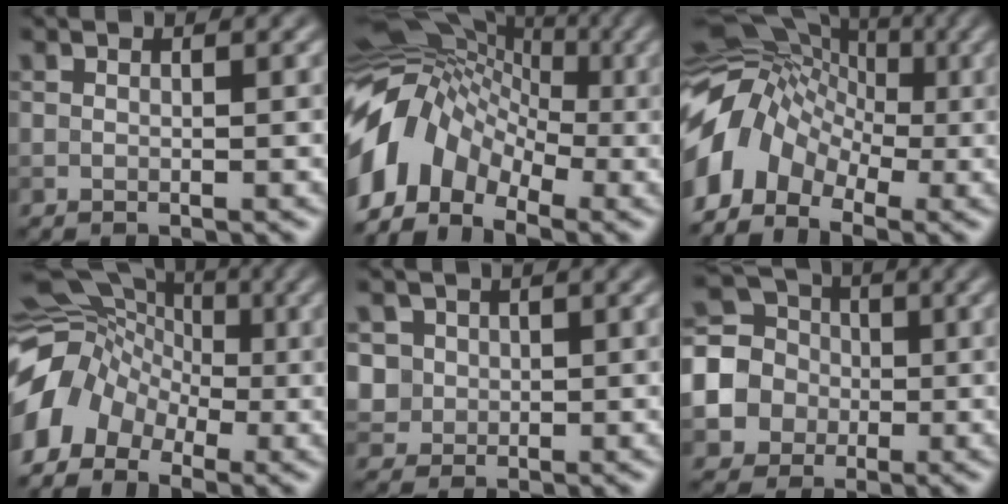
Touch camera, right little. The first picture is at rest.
{"total": 10.2, "force": [-3.2, 7.5, 6.2], "torque": [-0.123, 0.006, -0.078]}
{"total": 8.6, "force": [-2.7, 6.4, 5.1], "torque": [-0.093, 0.004, -0.066]}
{"total": 7.2, "force": [-2.8, 5.4, 3.7], "torque": [-0.064, 0.006, -0.069]}
{"total": 3.9, "force": [1.3, 3.4, 1.2], "torque": [-0.018, 0.014, 0.019]}
{"total": 7.2, "force": [-0.9, 6.6, 2.7], "torque": [-0.071, 0.009, -0.044]}